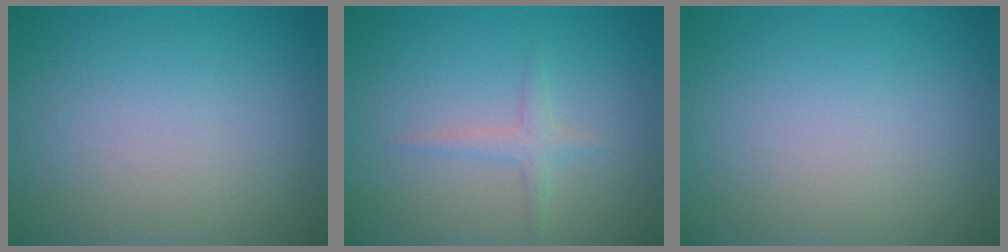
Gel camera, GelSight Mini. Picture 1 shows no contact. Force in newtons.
{"total": 1.3, "press": 1.3, "slide": 0.1}
{"total": 0.0}